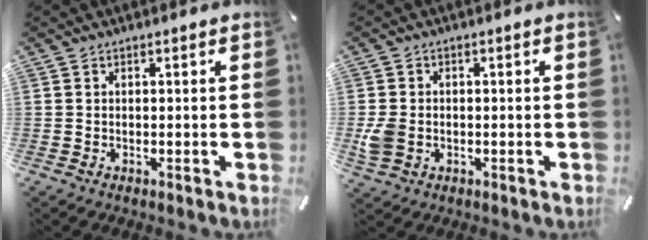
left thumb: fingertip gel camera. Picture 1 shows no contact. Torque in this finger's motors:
{"motor_torque": [0.80, 1.14, 0.27, -0.24, 0.18]}